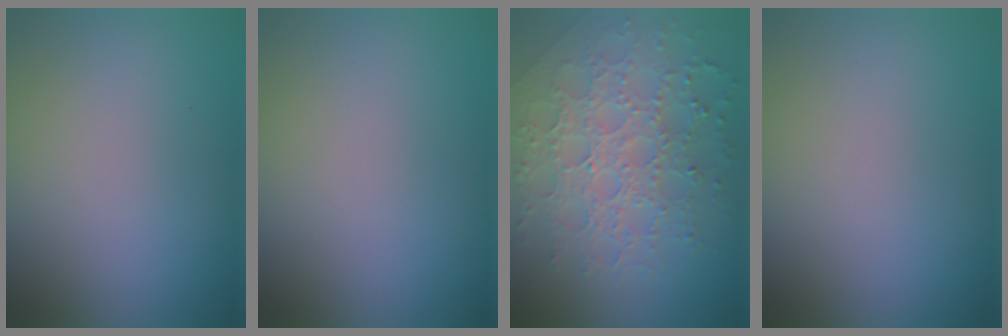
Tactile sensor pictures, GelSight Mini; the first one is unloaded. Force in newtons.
{"total": 0.0}
{"total": 7.6, "press": 5.4, "slide": 5.3}
{"total": 0.0}